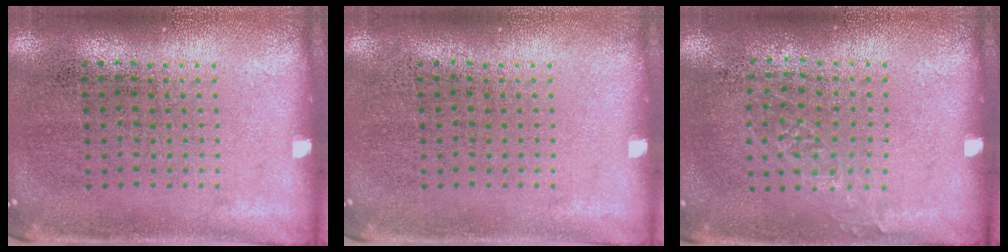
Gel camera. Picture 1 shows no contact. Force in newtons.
{"total": 0.0}
{"total": 0.9, "press": 0.8, "slide": 0.4}